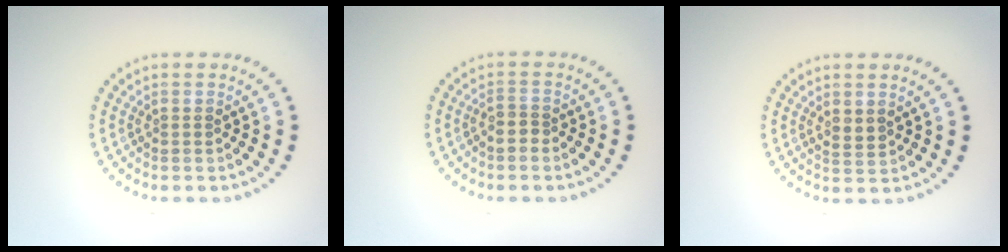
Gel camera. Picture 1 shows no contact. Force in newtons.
{"total": 1.5, "press": 1.2, "slide": 0.9}
{"total": 1.5, "press": 1.3, "slide": 0.6}